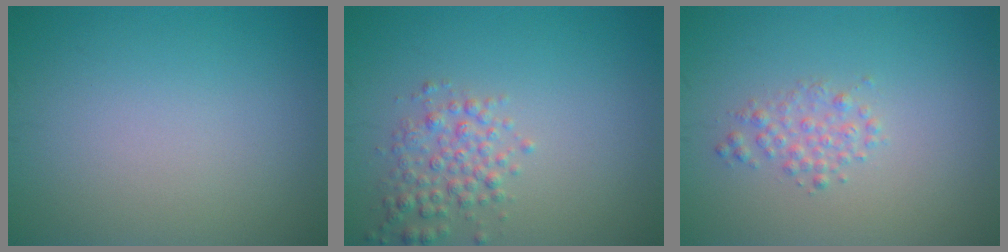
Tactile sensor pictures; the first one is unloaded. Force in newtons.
{"total": 2.7, "press": 2.7, "slide": 0.0}
{"total": 1.6, "press": 1.6, "slide": 0.1}